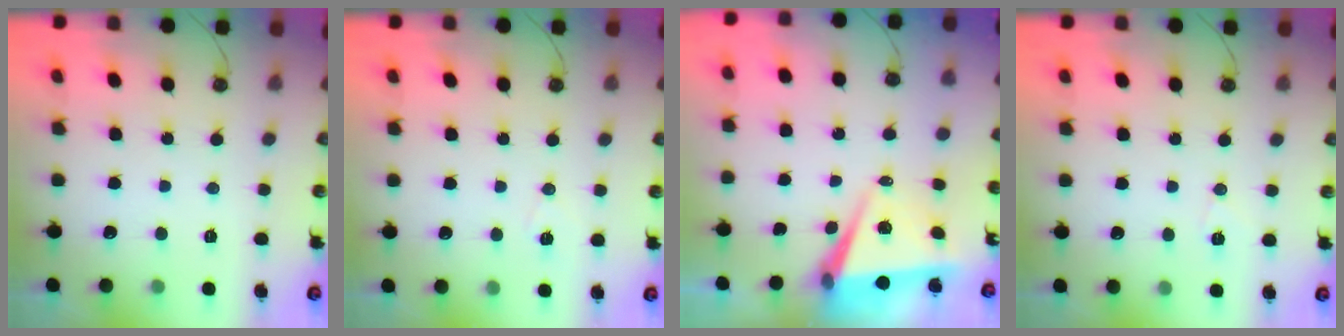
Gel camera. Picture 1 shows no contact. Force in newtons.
{"total": 6.0, "press": 4.0, "slide": 4.4}
{"total": 6.3, "press": 4.7, "slide": 4.2}
{"total": 5.8, "press": 5.6, "slide": 1.5}